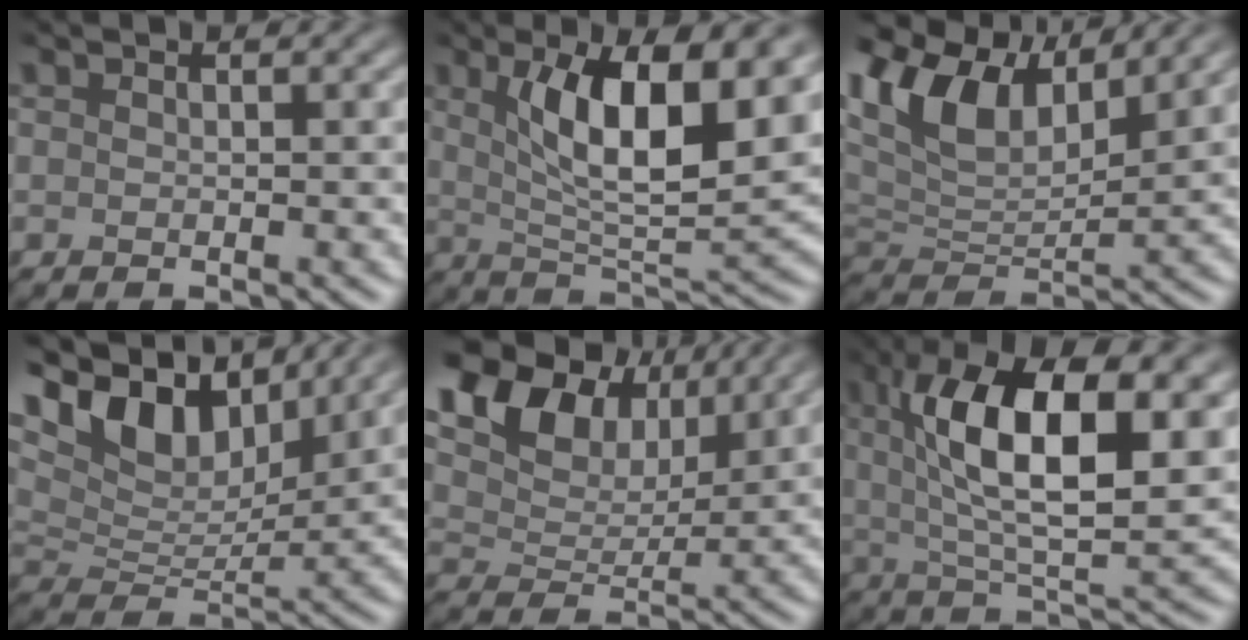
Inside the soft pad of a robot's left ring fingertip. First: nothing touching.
{"total": 10.2, "force": [3.3, 3.5, 9.0], "torque": [-0.143, -0.009, 0.057]}
{"total": 9.7, "force": [5.4, 4.8, 6.5], "torque": [-0.139, 0.016, 0.099]}
{"total": 11.6, "force": [6.8, 5.8, 7.4], "torque": [-0.143, 0.025, 0.110]}
{"total": 11.9, "force": [6.9, 7.3, 6.4], "torque": [-0.141, 0.037, 0.107]}
{"total": 12.8, "force": [3.6, 4.8, 11.4], "torque": [-0.182, 0.005, 0.056]}